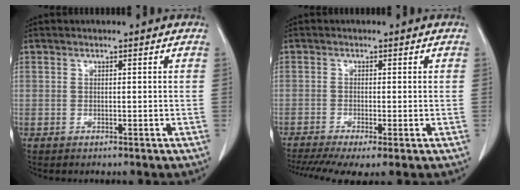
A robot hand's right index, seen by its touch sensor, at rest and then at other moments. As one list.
[{"total": 7.7, "force": [-5.0, 1.6, 5.6], "torque": [-0.099, -0.012, -0.086]}]